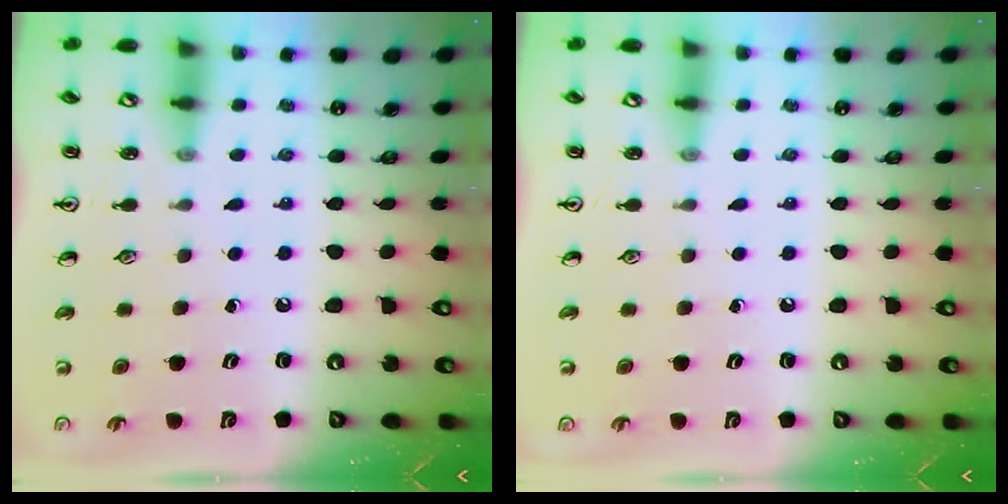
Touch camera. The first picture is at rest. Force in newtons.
{"total": 0.0}